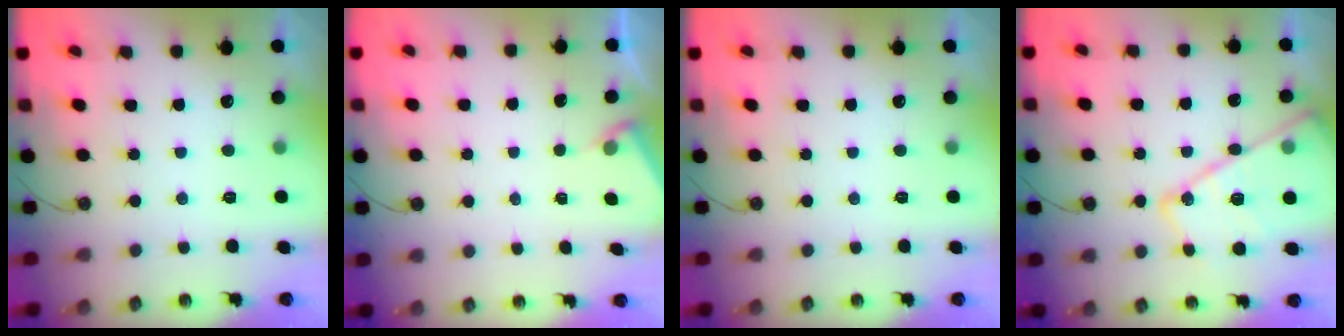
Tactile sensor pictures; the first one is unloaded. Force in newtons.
{"total": 3.0, "press": 2.9, "slide": 0.4}
{"total": 0.0}
{"total": 19.6, "press": 19.5, "slide": 1.9}